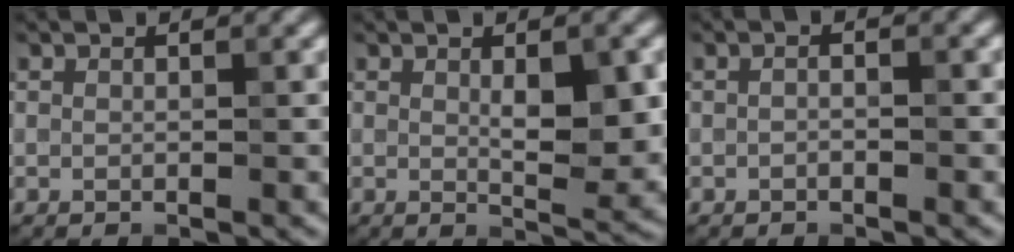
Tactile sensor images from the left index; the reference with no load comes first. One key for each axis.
{"total": 4.4, "fx": 0.6, "fy": 1.4, "fz": 4.1, "tx": -0.065, "ty": -0.006, "tz": 0.014}
{"total": 0.9, "fx": -0.3, "fy": 0.4, "fz": 0.8, "tx": -0.008, "ty": -0.007, "tz": -0.011}